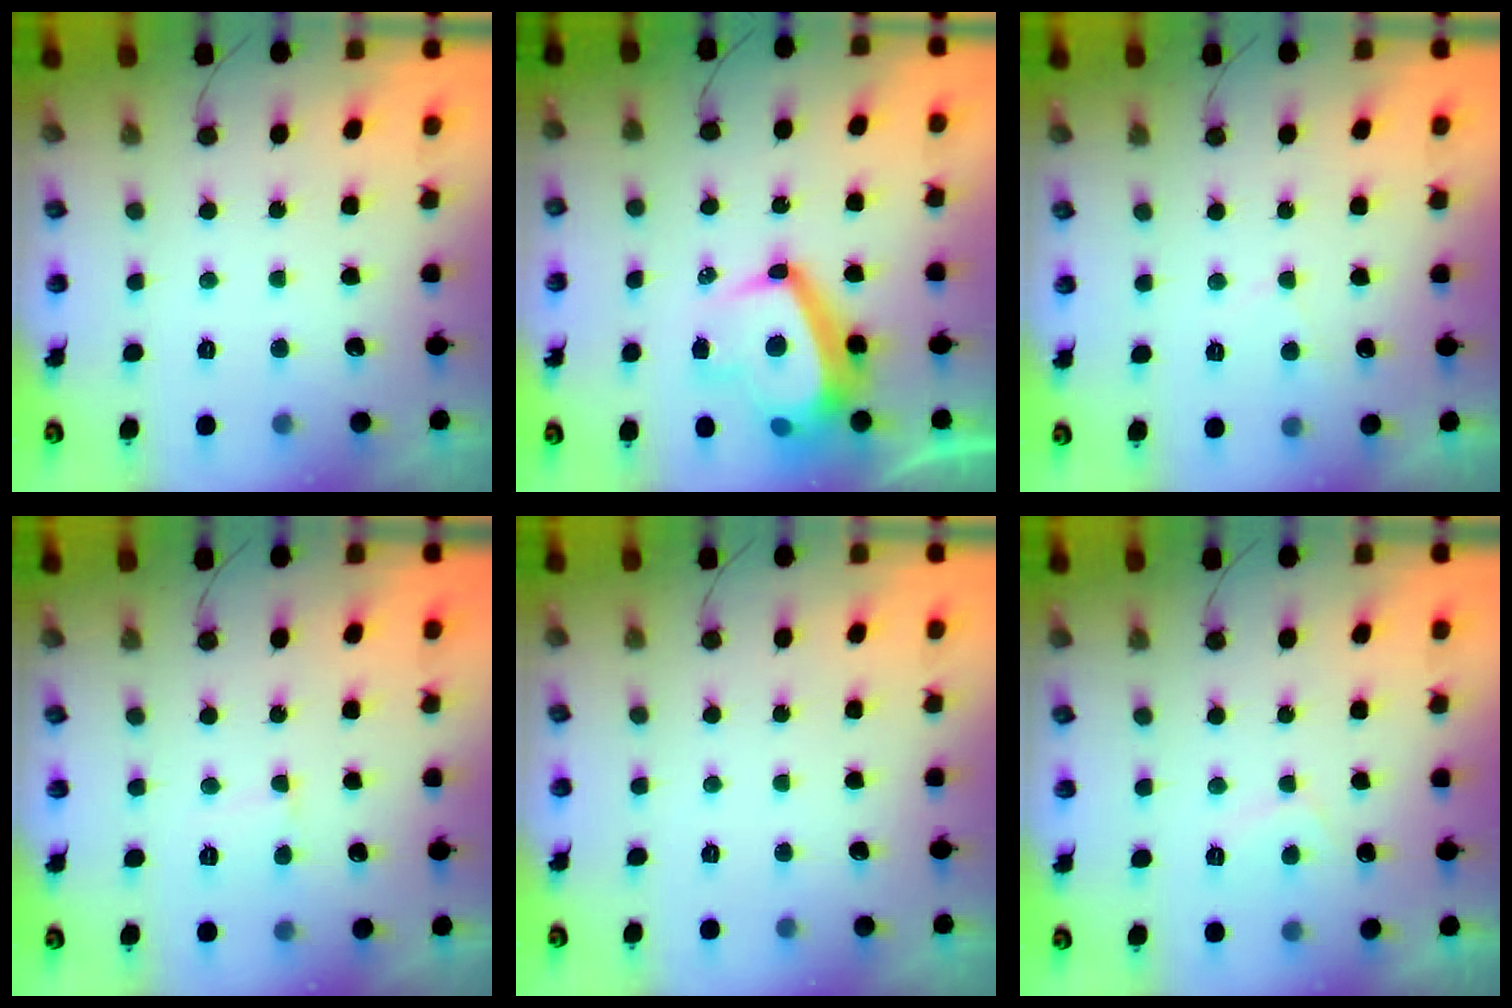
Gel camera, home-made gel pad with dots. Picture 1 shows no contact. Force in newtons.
{"total": 11.4, "press": 11.2, "slide": 2.3}
{"total": 2.3, "press": 2.3, "slide": 0.4}
{"total": 2.8, "press": 2.8, "slide": 0.2}
{"total": 0.0}
{"total": 2.6, "press": 2.5, "slide": 0.8}